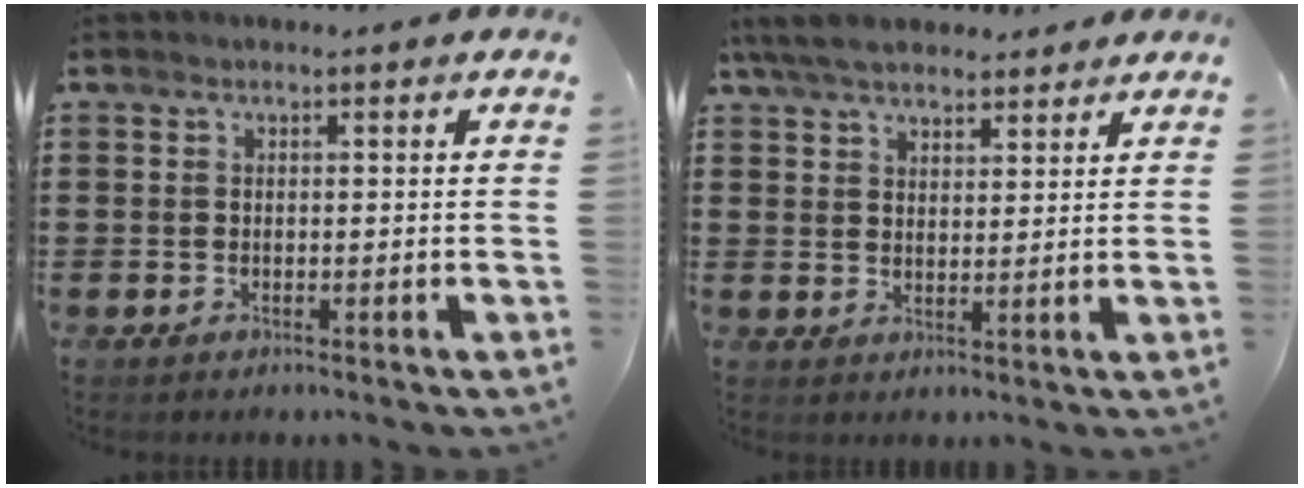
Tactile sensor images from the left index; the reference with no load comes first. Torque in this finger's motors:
{"motor_torque": [2.14, 0.00, -0.06, -0.11]}